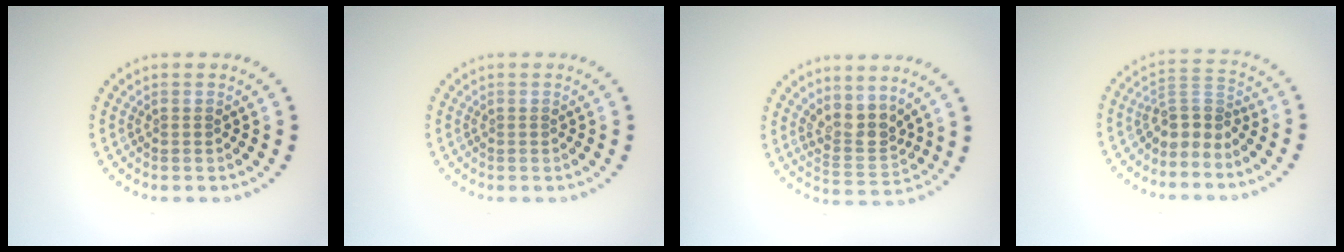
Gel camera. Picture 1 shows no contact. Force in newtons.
{"total": 0.0}
{"total": 3.1, "press": 2.4, "slide": 1.9}
{"total": 2.9, "press": 2.1, "slide": 2.0}